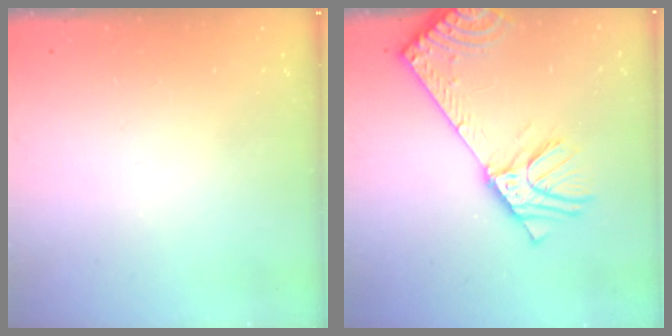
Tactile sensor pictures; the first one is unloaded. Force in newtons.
{"total": 11.6, "press": 11.3, "slide": 2.5}